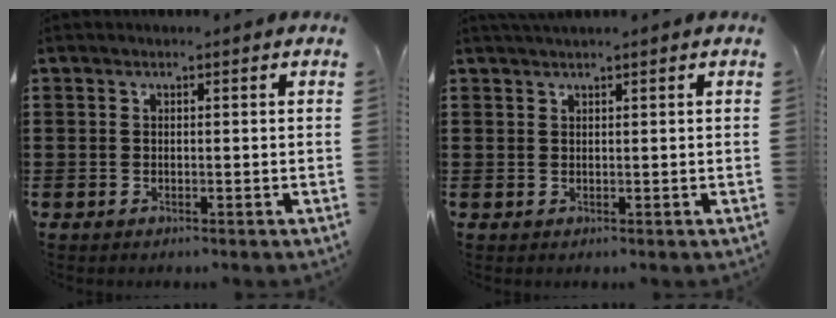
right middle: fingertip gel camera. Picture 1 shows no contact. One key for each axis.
{"total": 1.1, "fx": 1.0, "fy": 0.2, "fz": 0.4, "tx": -0.009, "ty": 0.001, "tz": 0.019}